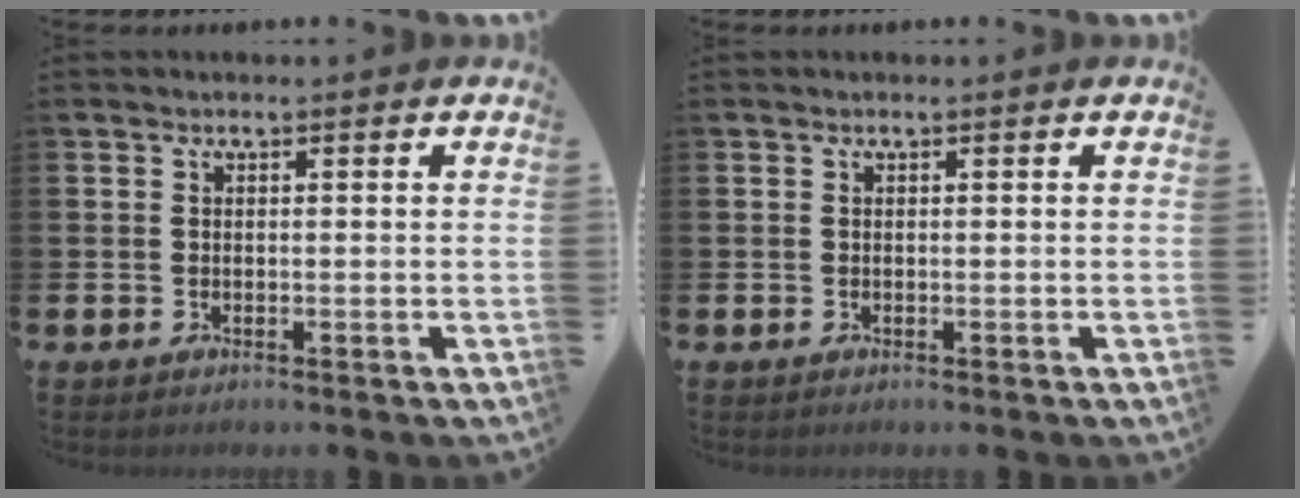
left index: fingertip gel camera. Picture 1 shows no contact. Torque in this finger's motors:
{"motor_torque": [-0.02, -0.02, 0.01, -0.01]}